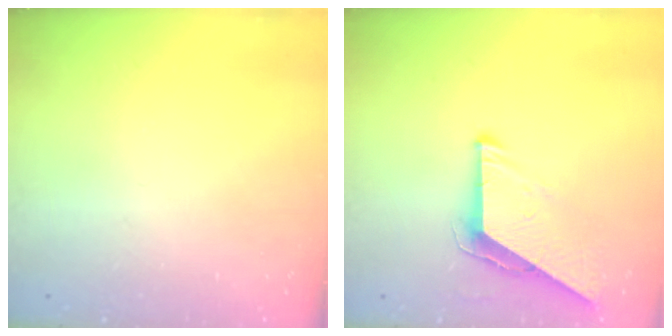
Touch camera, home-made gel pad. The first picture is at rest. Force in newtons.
{"total": 9.5, "press": 9.4, "slide": 1.0}